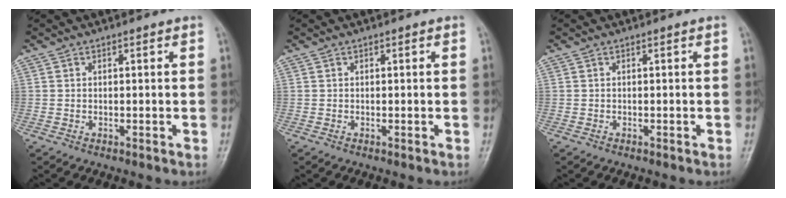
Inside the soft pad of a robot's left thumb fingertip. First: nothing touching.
{"total": 0.0}
{"total": 0.0}